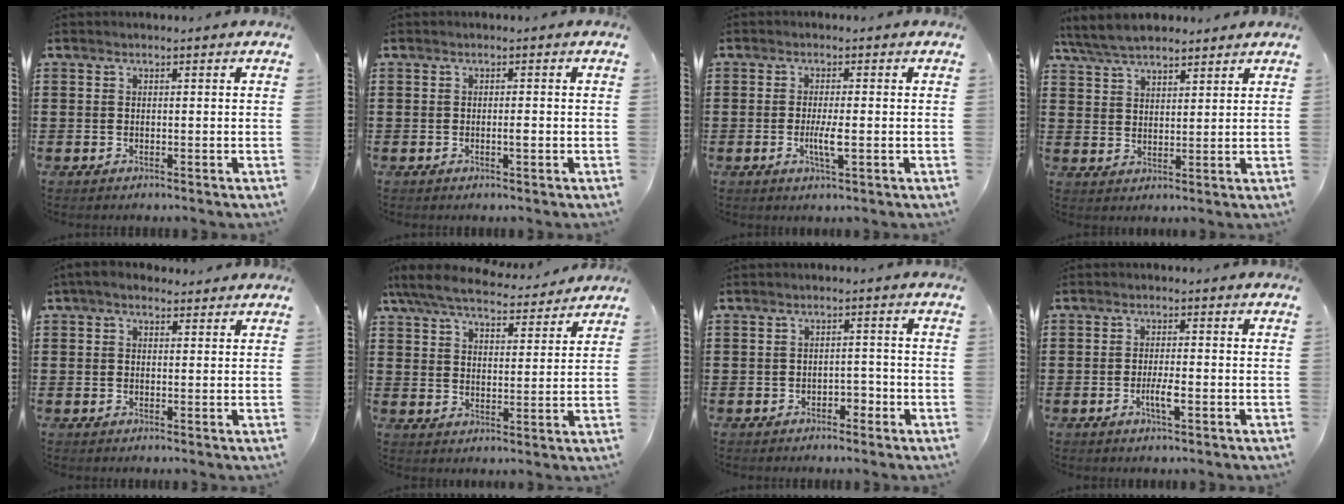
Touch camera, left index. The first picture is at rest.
{"total": 1.2, "force": [-0.2, 0.2, 1.2], "torque": [-0.022, -0.001, -0.003]}
{"total": 3.7, "force": [-0.6, 0.5, 3.6], "torque": [-0.069, -0.005, -0.013]}
{"total": 6.0, "force": [5.4, 1.8, 2.1], "torque": [-0.059, -0.007, 0.101]}
{"total": 2.8, "force": [1.9, 1.5, 1.5], "torque": [-0.034, 0.007, 0.035]}
{"total": 6.9, "force": [6.3, 1.2, 2.6], "torque": [-0.076, -0.032, 0.112]}
{"total": 2.2, "force": [-1.5, 1.0, 1.3], "torque": [-0.027, 0.003, -0.032]}
{"total": 3.2, "force": [-0.9, 0.5, 3.0], "torque": [-0.059, -0.002, -0.019]}